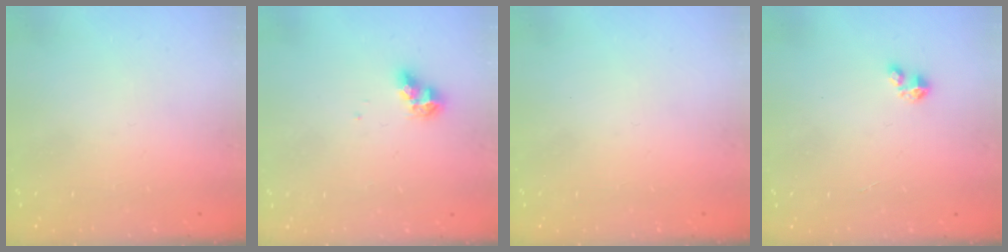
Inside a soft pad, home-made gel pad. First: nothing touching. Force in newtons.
{"total": 6.7, "press": 6.7, "slide": 0.2}
{"total": 0.0}
{"total": 3.0, "press": 3.0, "slide": 0.3}